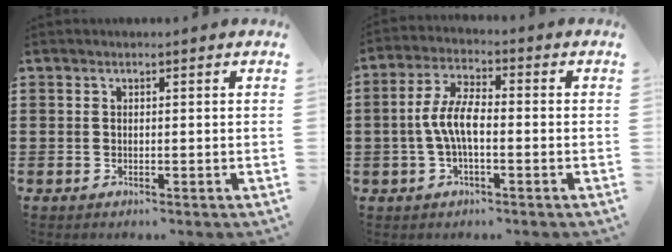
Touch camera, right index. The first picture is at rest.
{"total": 6.4, "force": [-0.9, 2.5, 5.9], "torque": [-0.139, -0.003, -0.026]}